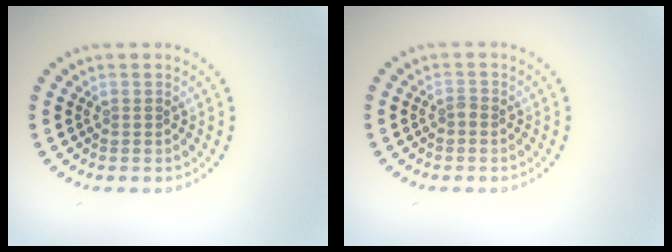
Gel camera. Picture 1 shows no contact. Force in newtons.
{"total": 0.6, "press": 0.5, "slide": 0.3}